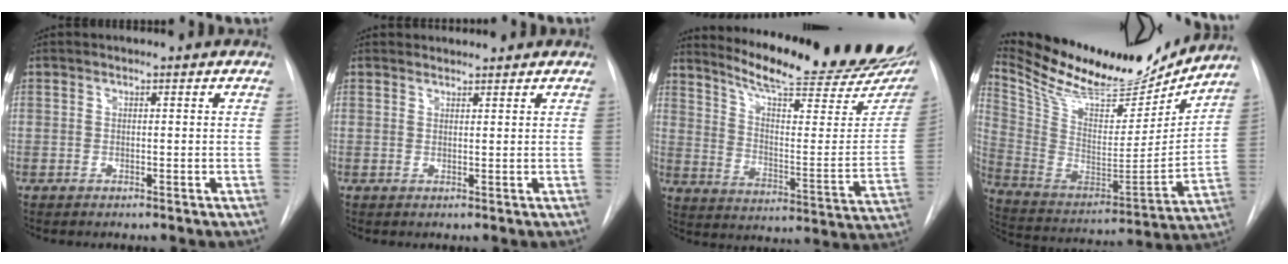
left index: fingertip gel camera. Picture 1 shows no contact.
{"total": 1.5, "force": [1.4, 0.2, -0.2], "torque": [-0.003, 0.009, 0.026]}
{"total": 25.6, "force": [21.8, 3.2, 12.9], "torque": [-0.192, -0.079, 0.286]}
{"total": 24.9, "force": [22.2, 5.9, 9.6], "torque": [-0.181, -0.036, 0.347]}